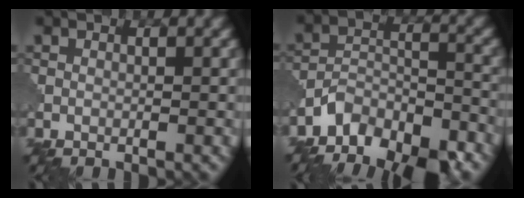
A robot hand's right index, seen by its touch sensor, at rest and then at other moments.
{"total": 10.1, "force": [-8.4, 4.2, 3.5], "torque": [-0.042, 0.006, -0.130]}